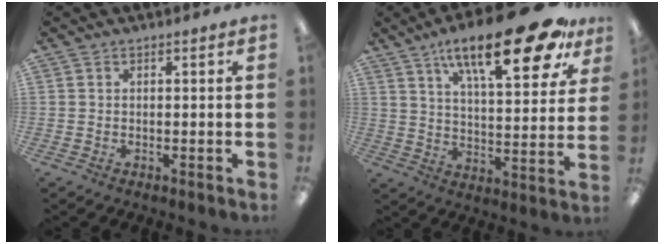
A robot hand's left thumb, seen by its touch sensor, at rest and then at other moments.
{"total": 23.1, "force": [14.1, 7.2, 16.8], "torque": [-0.255, -0.071, 0.222]}